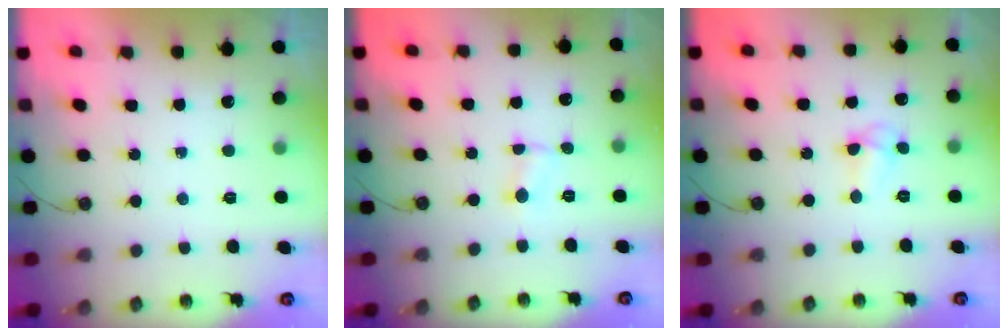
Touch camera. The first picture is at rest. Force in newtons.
{"total": 1.6, "press": 1.5, "slide": 0.4}
{"total": 3.6, "press": 3.6, "slide": 0.0}